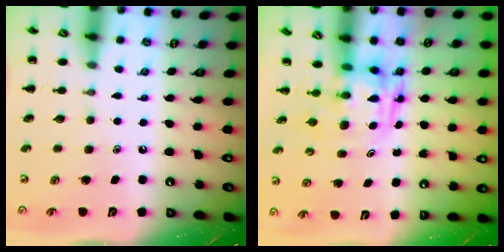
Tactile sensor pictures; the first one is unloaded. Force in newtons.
{"total": 3.9, "press": 3.8, "slide": 0.7}